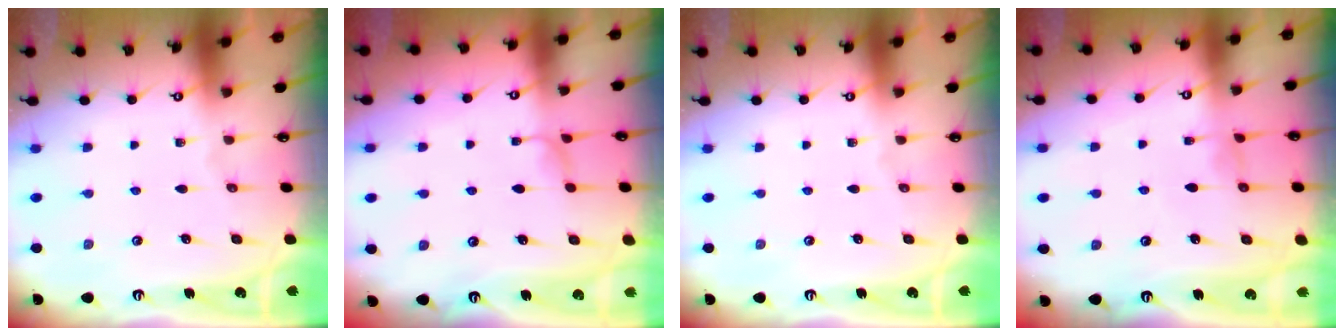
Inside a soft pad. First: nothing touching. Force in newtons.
{"total": 0.9, "press": 0.3, "slide": 0.8}
{"total": 0.0}
{"total": 0.8, "press": 0.8, "slide": 0.3}